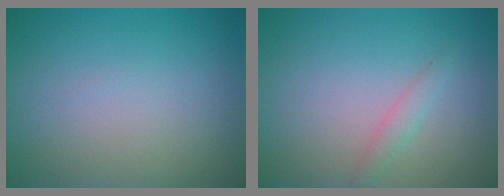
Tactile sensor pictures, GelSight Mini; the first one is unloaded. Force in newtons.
{"total": 1.3, "press": 1.3, "slide": 0.0}